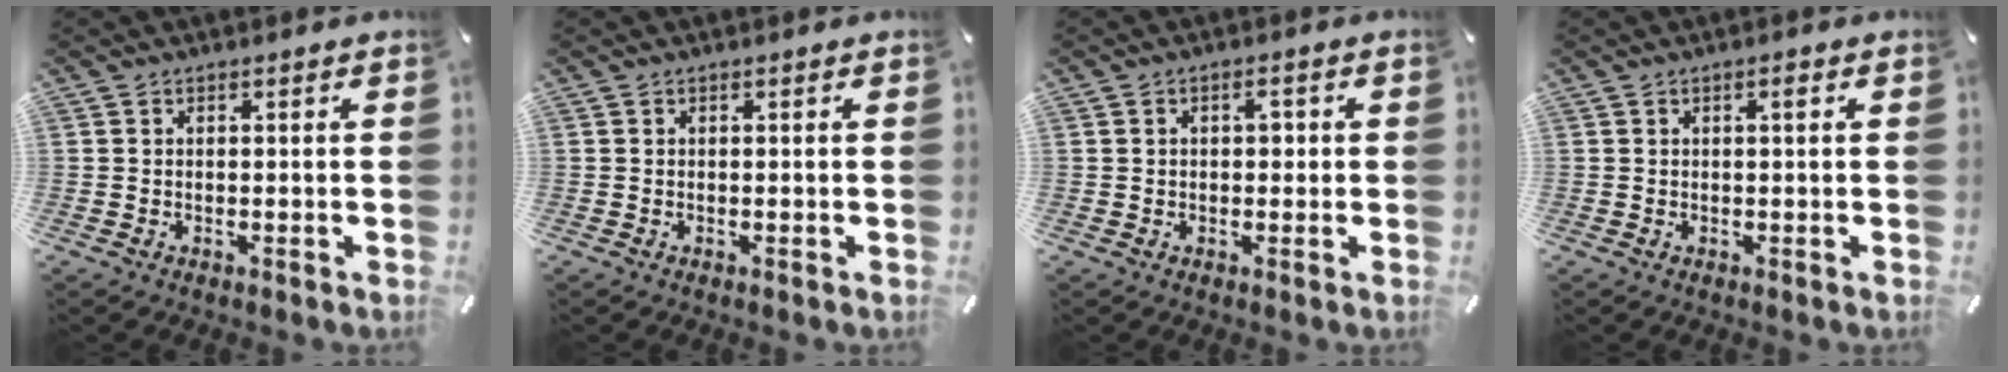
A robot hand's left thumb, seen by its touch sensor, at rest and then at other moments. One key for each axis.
{"total": 0.0}
{"total": 2.8, "fx": 0.3, "fy": 1.7, "fz": 2.2, "tx": -0.029, "ty": 0.003, "tz": -0.002}
{"total": 1.1, "fx": 0.3, "fy": 0.2, "fz": 1.0, "tx": -0.020, "ty": 0.003, "tz": 0.004}